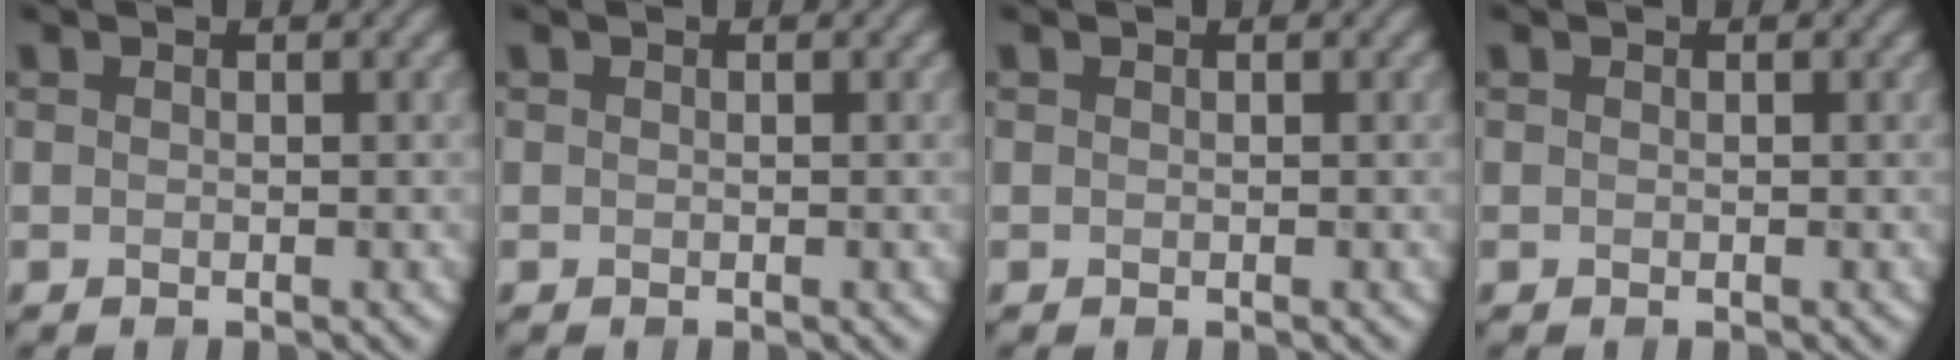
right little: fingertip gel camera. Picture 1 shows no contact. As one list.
[{"total": 0.0}, {"total": 0.0}, {"total": 0.0}]